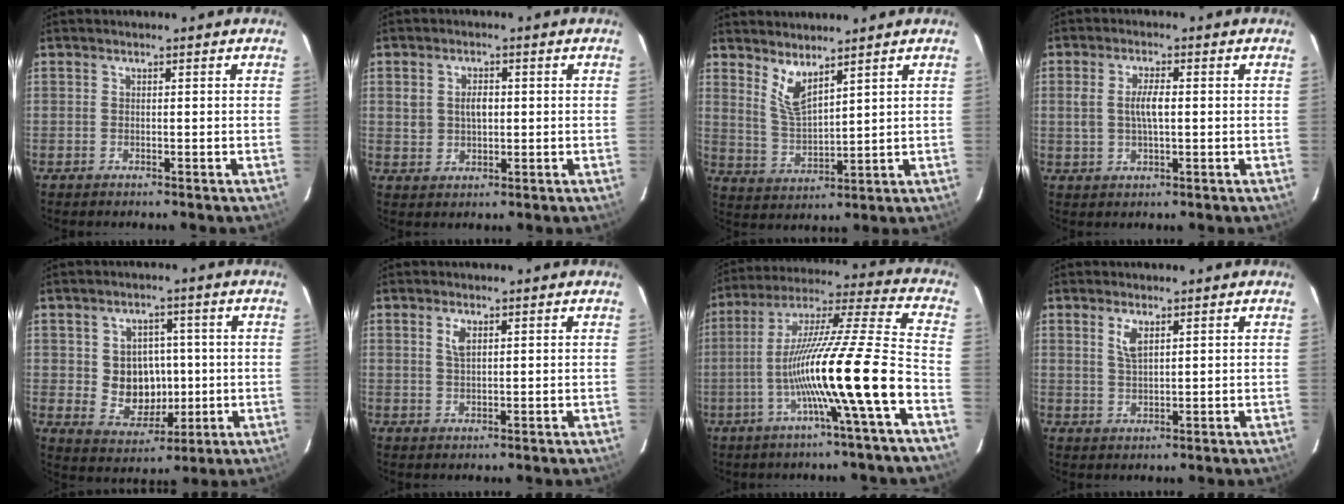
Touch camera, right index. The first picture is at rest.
{"total": 4.3, "force": [0.7, 3.1, 2.9], "torque": [-0.050, 0.008, 0.020]}
{"total": 6.1, "force": [4.5, 1.6, 3.9], "torque": [-0.076, -0.012, 0.096]}
{"total": 4.9, "force": [0.4, 1.9, 4.5], "torque": [-0.088, 0.004, 0.011]}
{"total": 8.9, "force": [-0.1, 7.9, 4.2], "torque": [-0.088, 0.007, 0.020]}
{"total": 2.5, "force": [1.0, 1.2, 1.9], "torque": [-0.038, 0.003, 0.020]}
{"total": 19.7, "force": [-7.7, -1.5, 18.0], "torque": [-0.300, -0.023, -0.139]}
{"total": 3.4, "force": [1.7, 1.3, 2.7], "torque": [-0.051, 0.000, 0.033]}